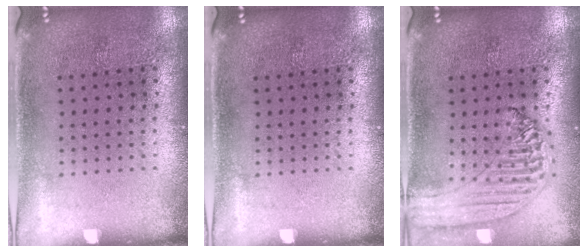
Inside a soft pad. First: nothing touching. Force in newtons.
{"total": 0.0}
{"total": 1.4, "press": 1.3, "slide": 0.3}